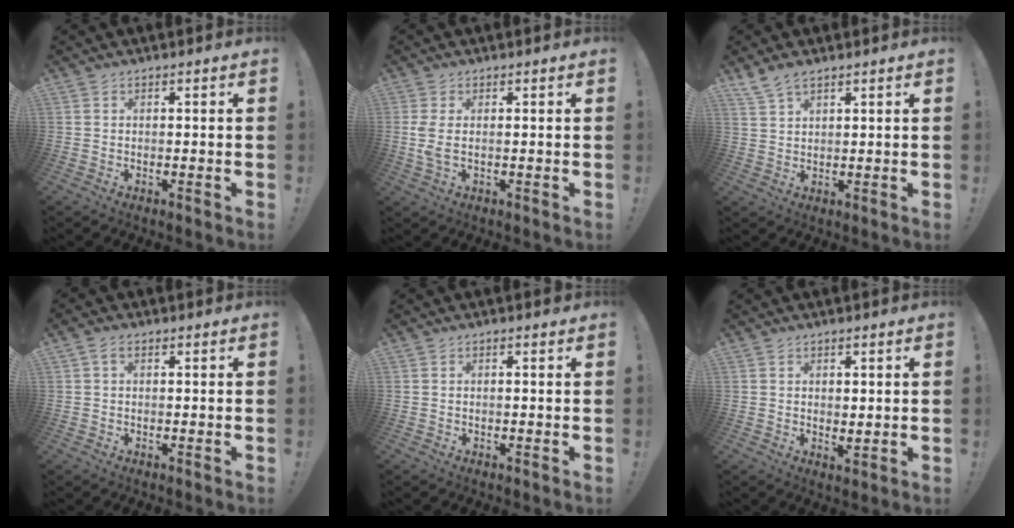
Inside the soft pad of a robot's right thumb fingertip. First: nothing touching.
{"total": 3.7, "force": [0.5, 1.3, 3.4], "torque": [-0.064, -0.007, 0.010]}
{"total": 5.0, "force": [3.9, 1.8, 2.5], "torque": [-0.055, -0.016, 0.076]}
{"total": 2.1, "force": [0.7, 1.2, 1.5], "torque": [-0.032, 0.006, 0.012]}
{"total": 0.5, "force": [0.2, -0.4, 0.2], "torque": [0.000, -0.002, 0.002]}
{"total": 2.1, "force": [1.4, 1.2, 0.9], "torque": [-0.005, -0.011, 0.025]}